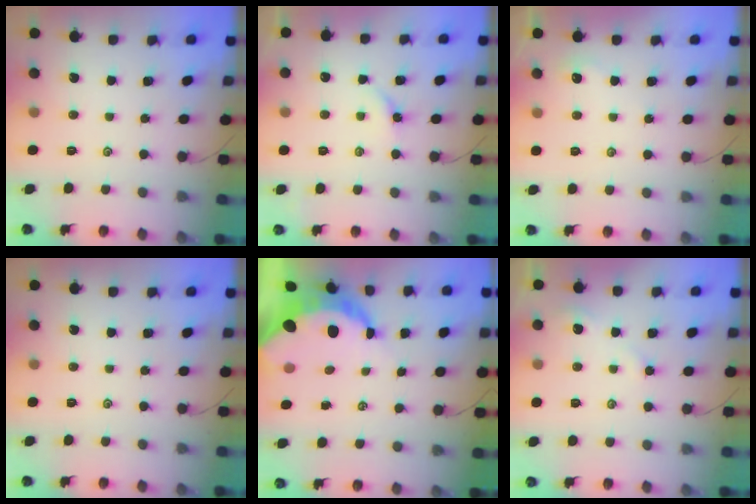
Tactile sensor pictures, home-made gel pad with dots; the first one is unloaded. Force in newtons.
{"total": 2.7, "press": 2.7, "slide": 0.5}
{"total": 2.7, "press": 2.7, "slide": 0.3}
{"total": 0.0}
{"total": 10.6, "press": 10.5, "slide": 1.0}
{"total": 2.8, "press": 2.8, "slide": 0.4}